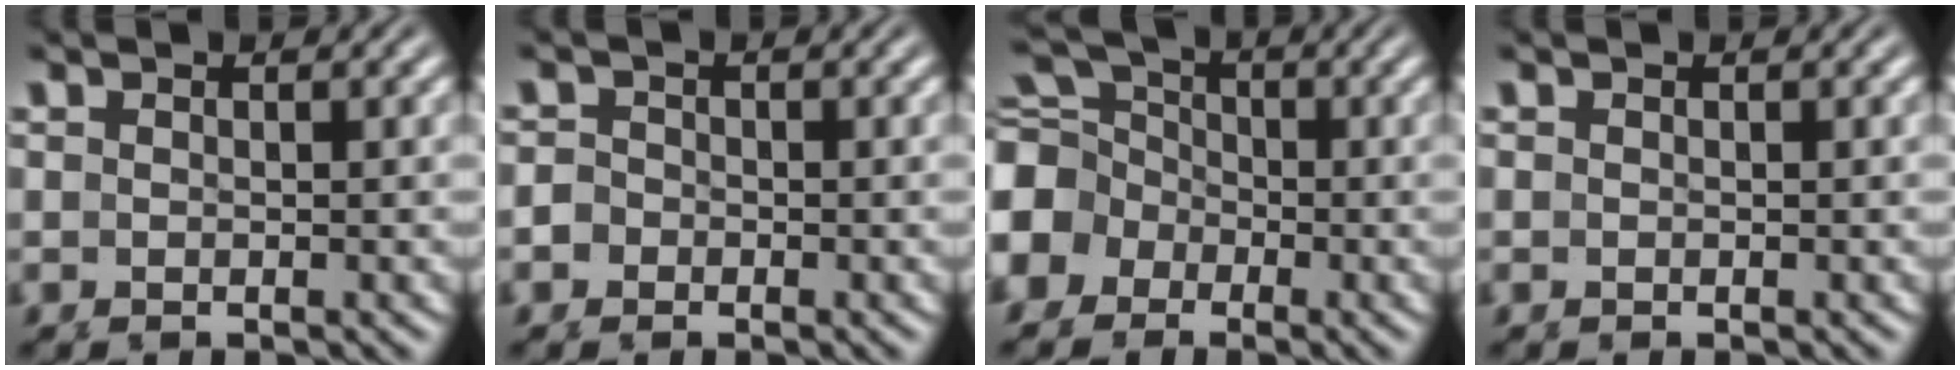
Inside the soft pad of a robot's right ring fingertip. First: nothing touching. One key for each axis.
{"total": 1.0, "fx": -0.5, "fy": 0.9, "fz": -0.1, "tx": 0.004, "ty": 0.001, "tz": -0.011}
{"total": 7.7, "fx": -0.1, "fy": 7.1, "fz": 3.1, "tx": -0.065, "ty": -0.012, "tz": -0.008}
{"total": 0.0}